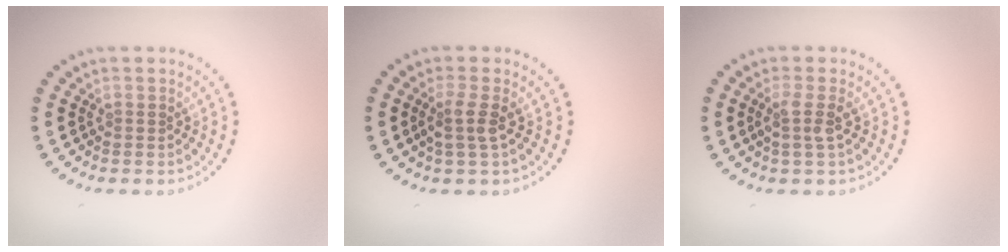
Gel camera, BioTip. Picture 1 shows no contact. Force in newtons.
{"total": 1.9, "press": 1.5, "slide": 1.1}
{"total": 1.8, "press": 1.3, "slide": 1.2}